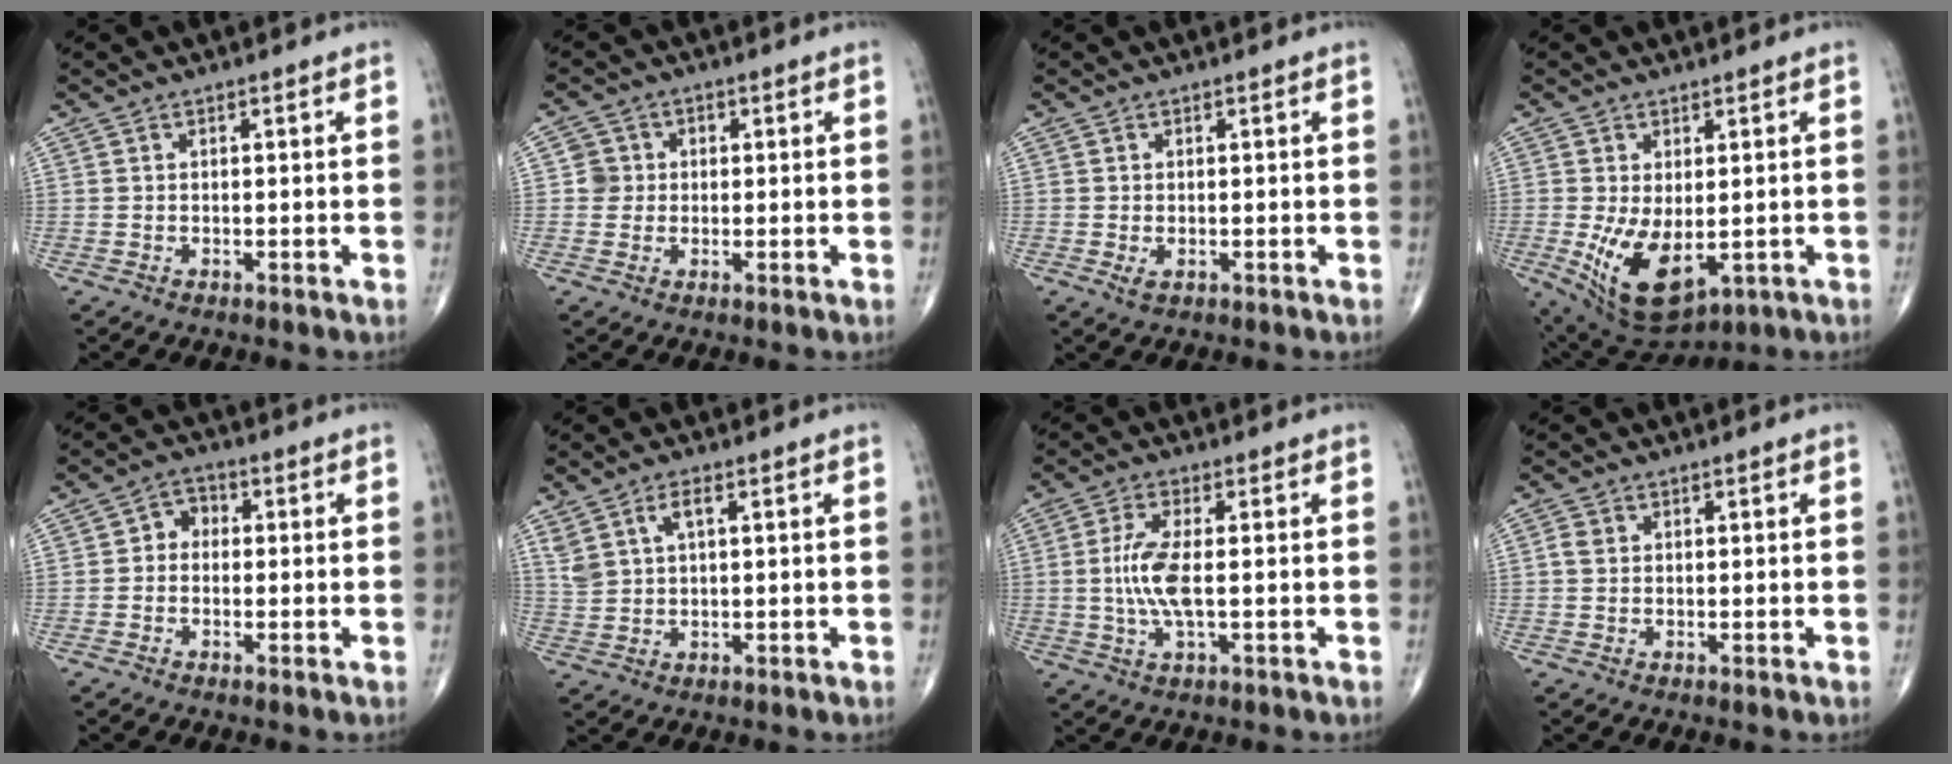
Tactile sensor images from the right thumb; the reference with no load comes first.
{"total": 3.5, "force": [0.2, 3.5, 0.4], "torque": [0.021, 0.008, -0.003]}
{"total": 1.4, "force": [-0.3, 0.8, 1.1], "torque": [-0.020, 0.000, -0.001]}
{"total": 11.6, "force": [-2.0, 6.2, 9.6], "torque": [-0.166, -0.017, -0.008]}
{"total": 3.5, "force": [-0.2, 2.9, 1.9], "torque": [-0.011, 0.016, -0.017]}
{"total": 4.4, "force": [2.1, 2.0, 3.3], "torque": [-0.066, -0.003, 0.045]}
{"total": 7.0, "force": [-0.2, 2.1, 6.7], "torque": [-0.156, -0.002, -0.008]}
{"total": 1.5, "force": [0.2, 1.2, 0.7], "torque": [-0.014, 0.004, 0.005]}